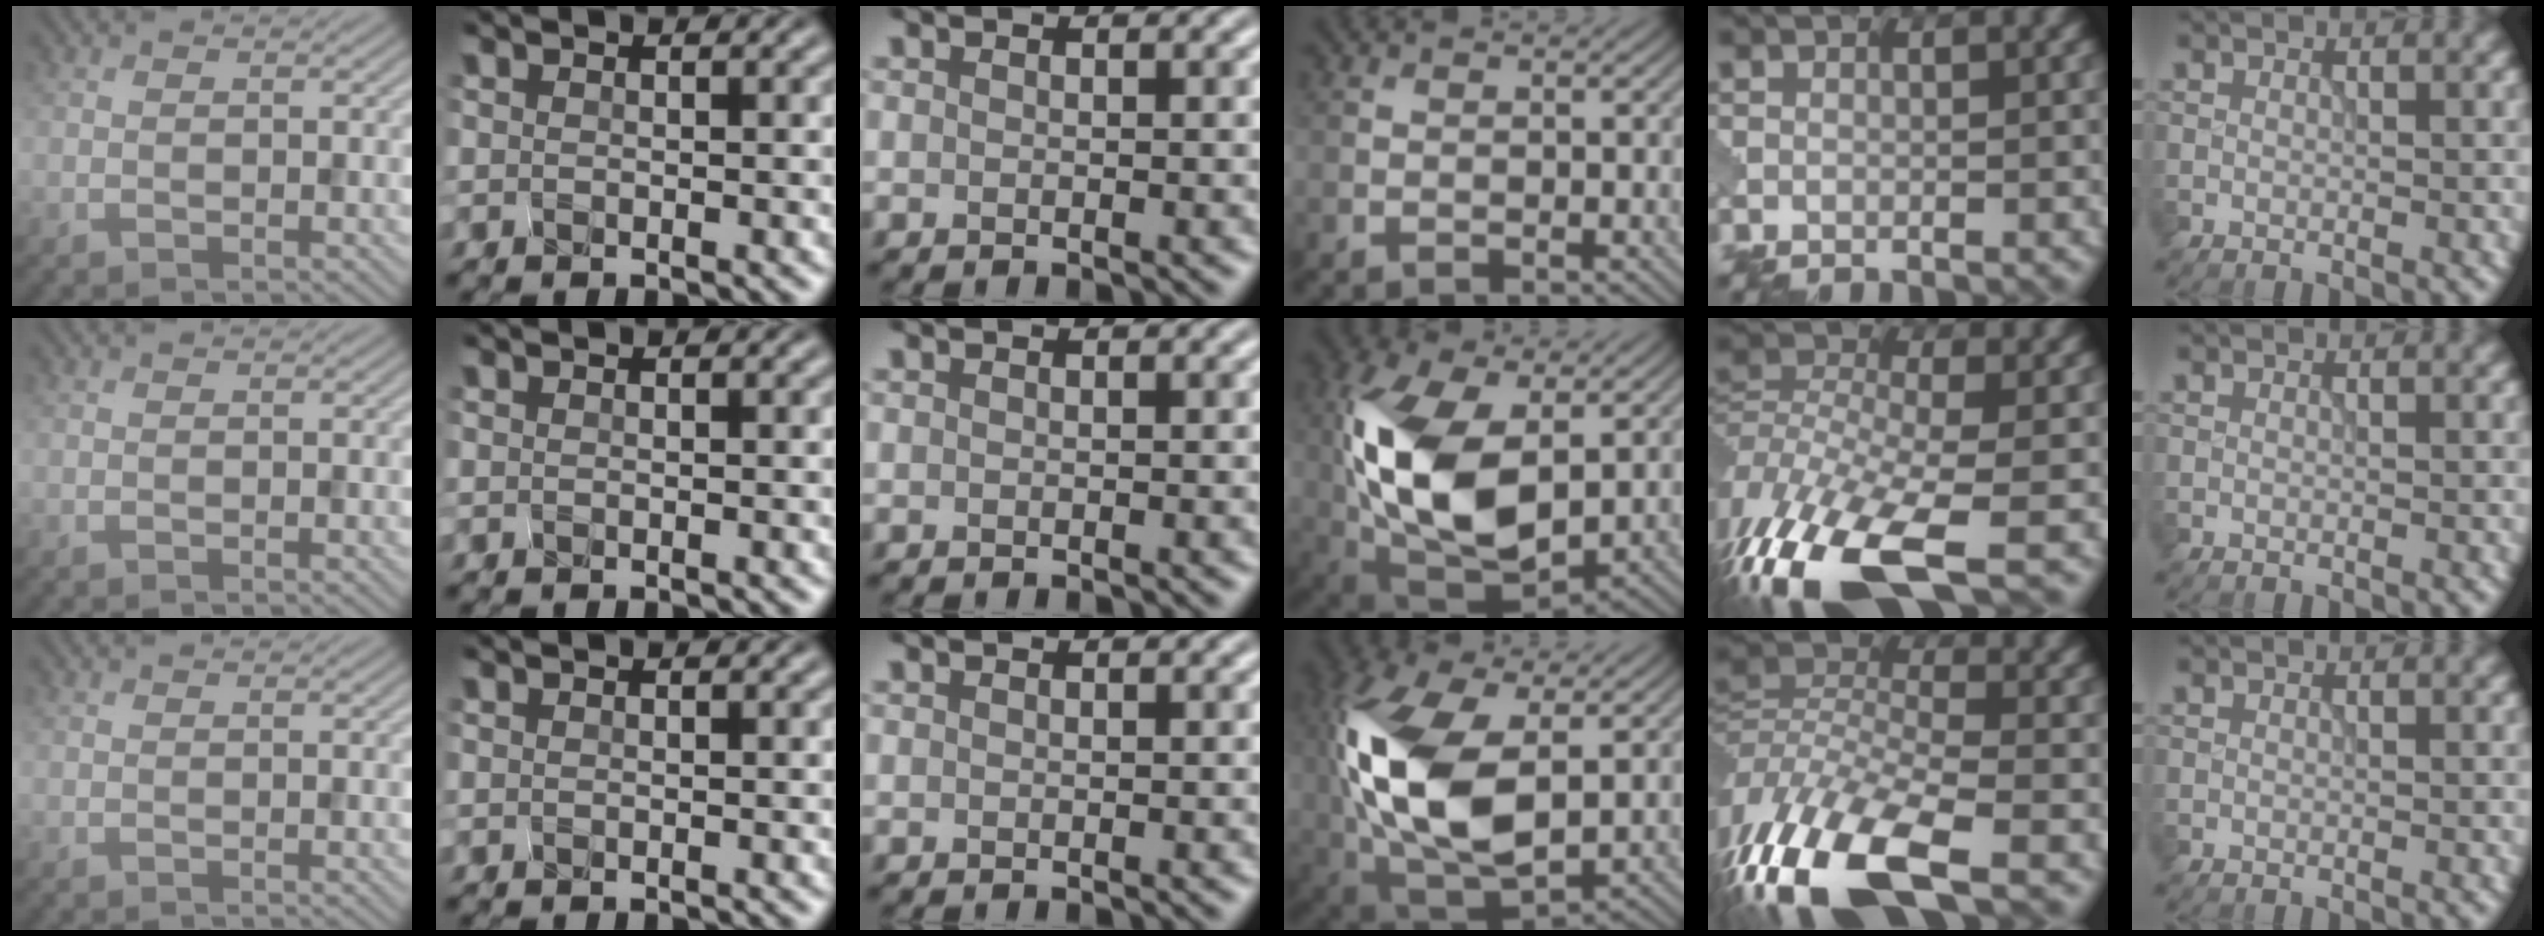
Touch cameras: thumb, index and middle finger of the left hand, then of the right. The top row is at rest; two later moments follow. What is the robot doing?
{"motion": "squeeze", "object": "clothespin"}